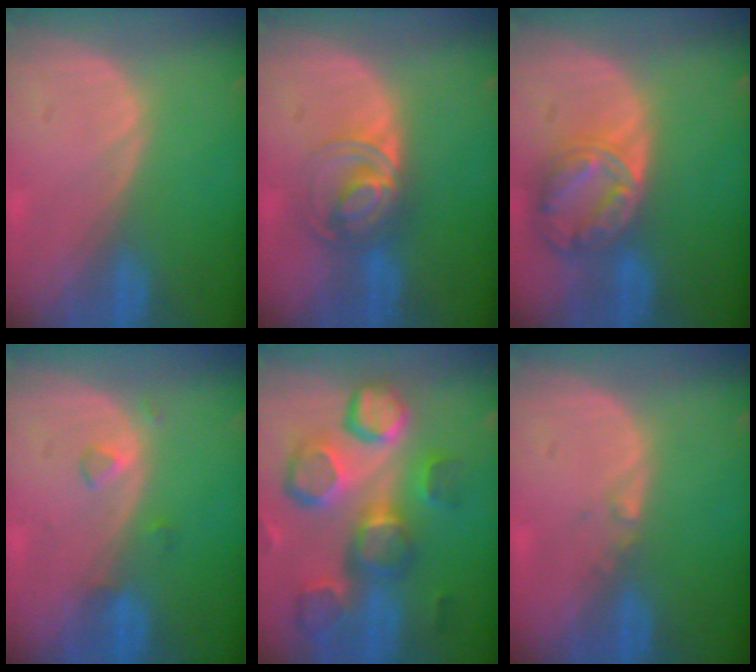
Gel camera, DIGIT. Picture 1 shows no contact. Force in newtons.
{"total": 6.9, "press": 5.9, "slide": 3.5}
{"total": 8.3, "press": 7.0, "slide": 4.4}
{"total": 1.8, "press": 1.8, "slide": 0.1}
{"total": 12.9, "press": 11.2, "slide": 6.4}
{"total": 0.7, "press": 0.6, "slide": 0.4}